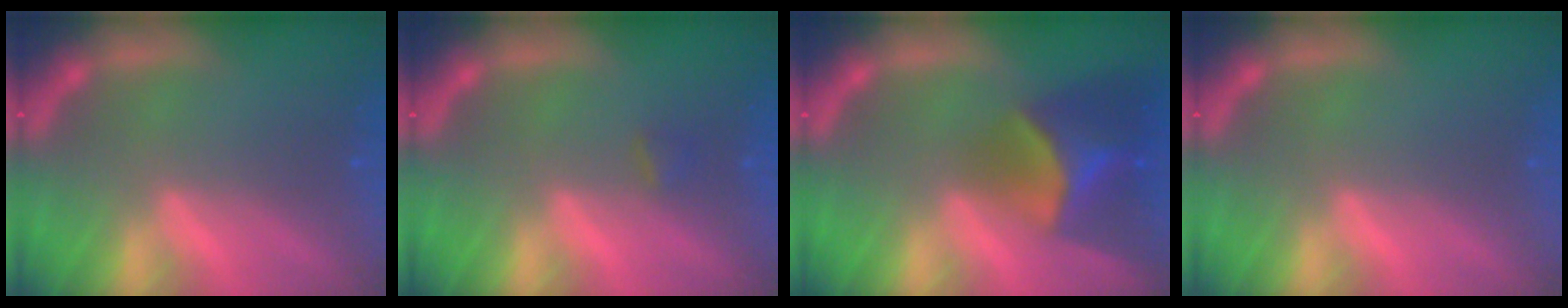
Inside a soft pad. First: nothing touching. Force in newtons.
{"total": 0.9}
{"total": 7.9}
{"total": 0.0}